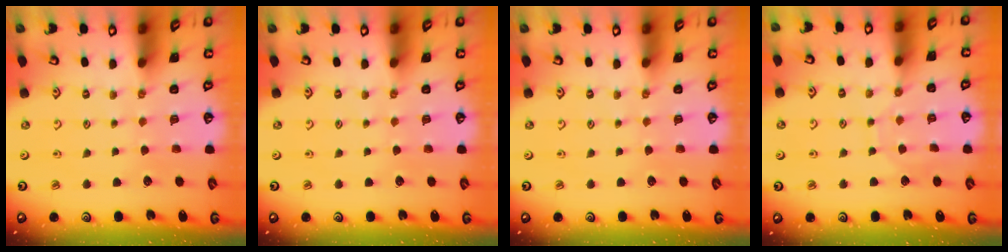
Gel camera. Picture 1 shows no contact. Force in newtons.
{"total": 0.0}
{"total": 0.0}
{"total": 5.4, "press": 5.4, "slide": 0.3}